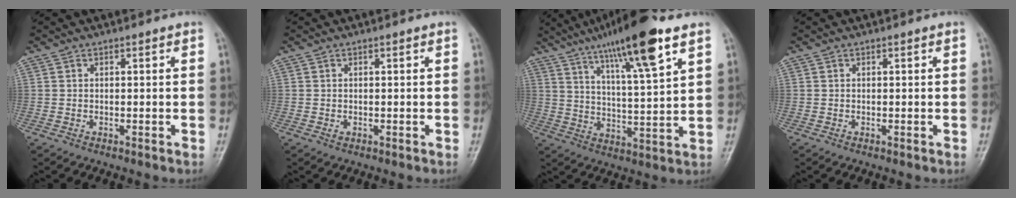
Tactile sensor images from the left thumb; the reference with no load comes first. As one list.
[{"total": 0.6, "force": [0.1, 0.4, 0.4], "torque": [-0.003, 0.001, 0.004]}, {"total": 16.9, "force": [10.4, 2.3, 13.1], "torque": [-0.209, -0.040, 0.174]}, {"total": 0.0}]